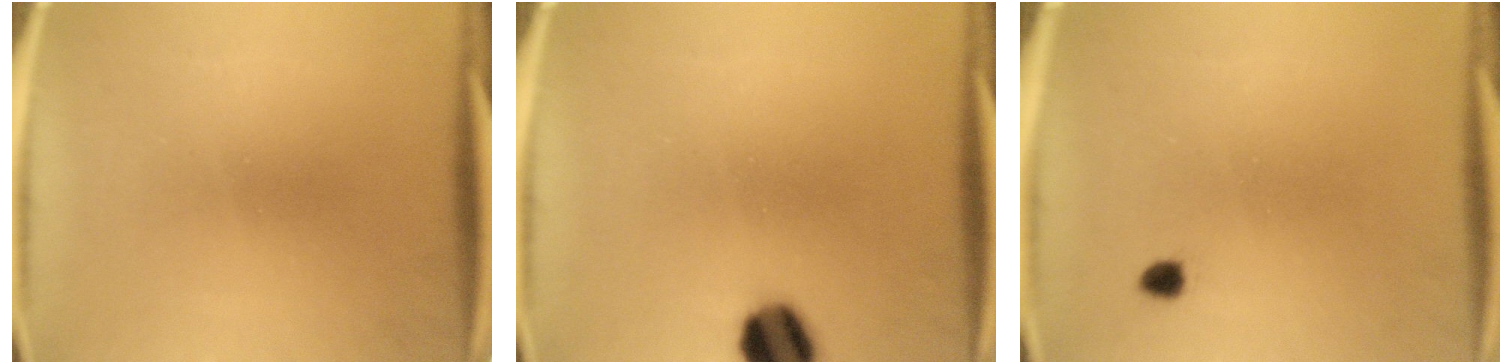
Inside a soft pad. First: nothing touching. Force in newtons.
{"total": 8.4}
{"total": 1.3}